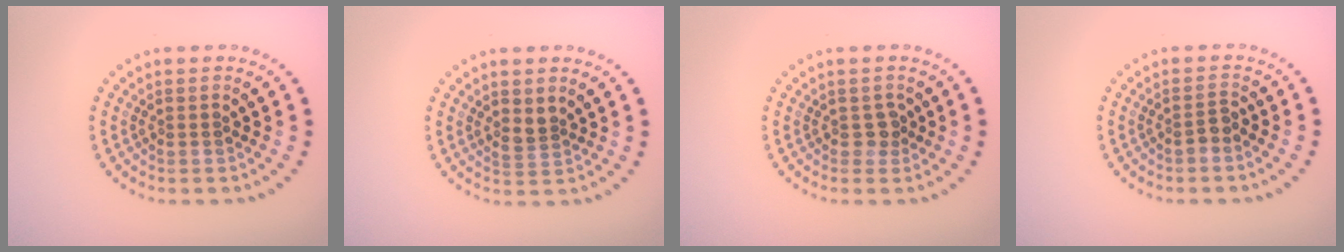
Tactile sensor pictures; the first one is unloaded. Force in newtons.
{"total": 1.5, "press": 1.2, "slide": 0.9}
{"total": 1.2, "press": 1.0, "slide": 0.6}
{"total": 1.2, "press": 0.9, "slide": 0.8}